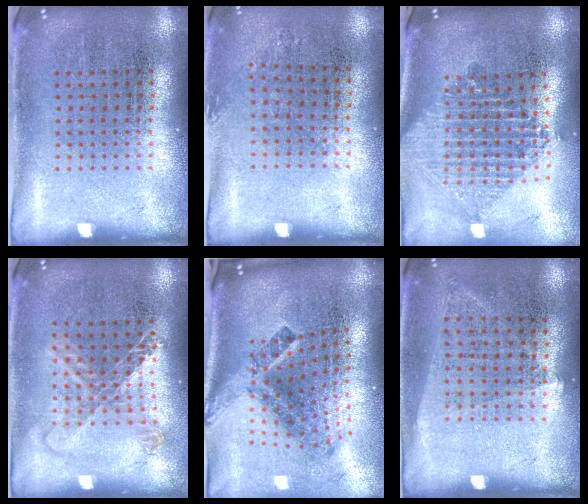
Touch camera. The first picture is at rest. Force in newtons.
{"total": 0.8, "press": 0.7, "slide": 0.4}
{"total": 2.2, "press": 1.7, "slide": 1.4}
{"total": 1.3, "press": 1.2, "slide": 0.6}
{"total": 2.9, "press": 1.7, "slide": 2.4}
{"total": 1.0, "press": 0.9, "slide": 0.4}